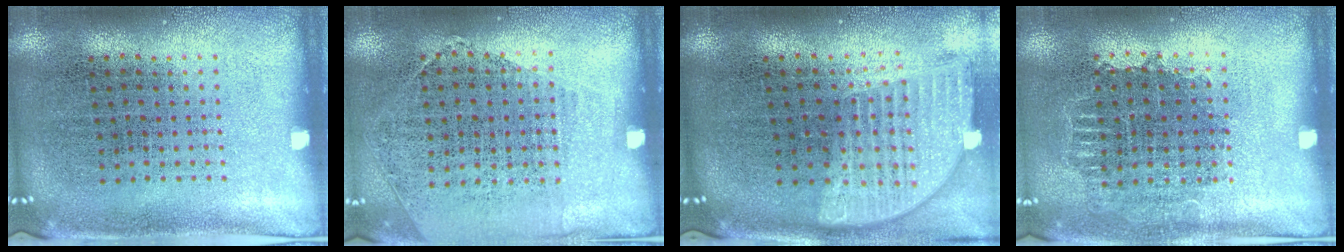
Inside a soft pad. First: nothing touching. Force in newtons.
{"total": 1.2, "press": 1.0, "slide": 0.7}
{"total": 1.9, "press": 1.6, "slide": 1.1}
{"total": 0.9, "press": 0.9, "slide": 0.2}